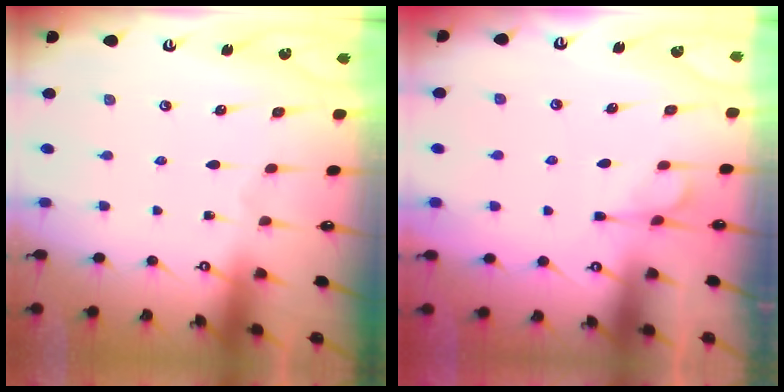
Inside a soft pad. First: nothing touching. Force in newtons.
{"total": 1.1, "press": 0.1, "slide": 1.1}